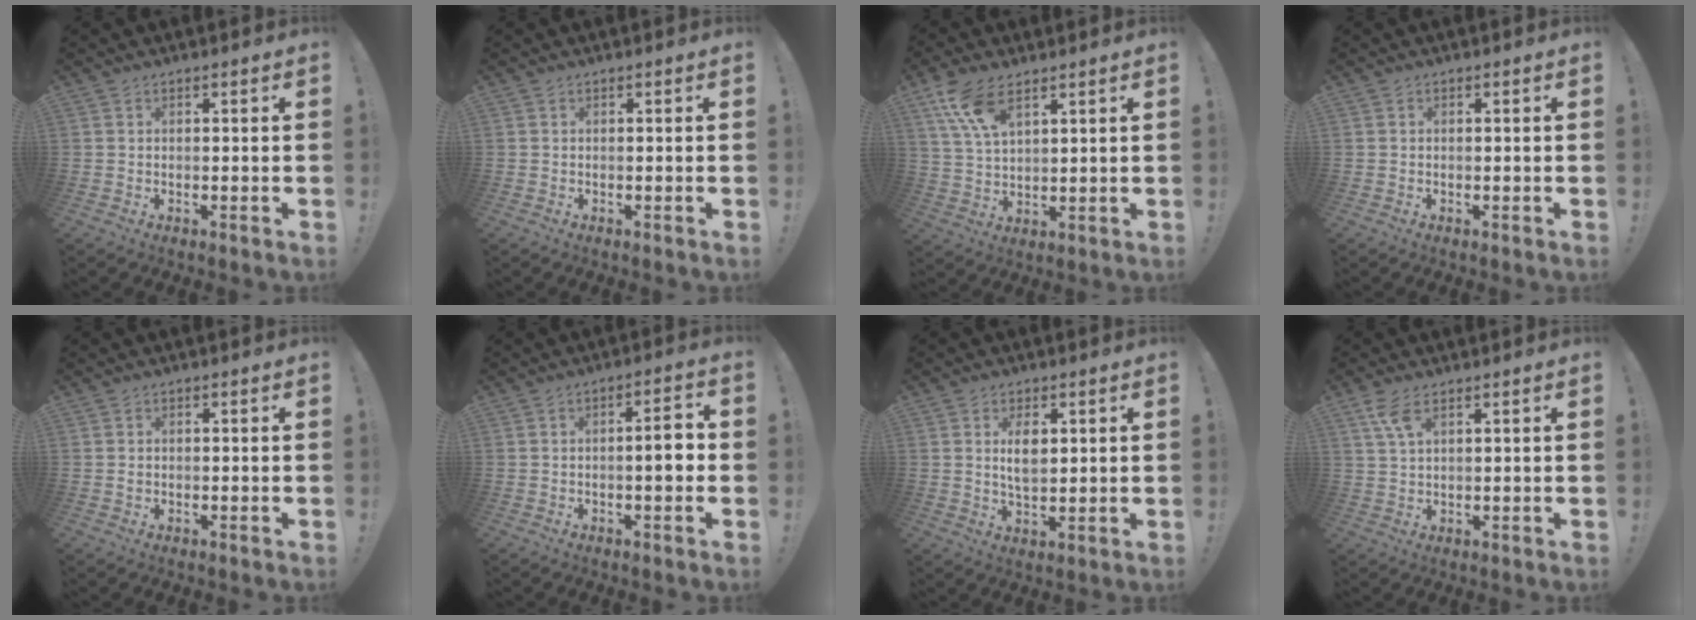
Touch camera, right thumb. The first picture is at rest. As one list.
[{"total": 0.0}, {"total": 10.6, "force": [6.4, 4.8, 6.9], "torque": [-0.136, -0.017, 0.125]}, {"total": 0.0}, {"total": 0.6, "force": [0.0, 0.5, 0.3], "torque": [-0.006, 0.002, 0.000]}, {"total": 5.8, "force": [-0.7, 1.4, 5.6], "torque": [-0.080, 0.005, -0.015]}, {"total": 5.9, "force": [1.8, 3.1, 4.7], "torque": [-0.073, -0.011, 0.026]}, {"total": 5.7, "force": [3.3, 2.4, 4.0], "torque": [-0.084, -0.006, 0.064]}]